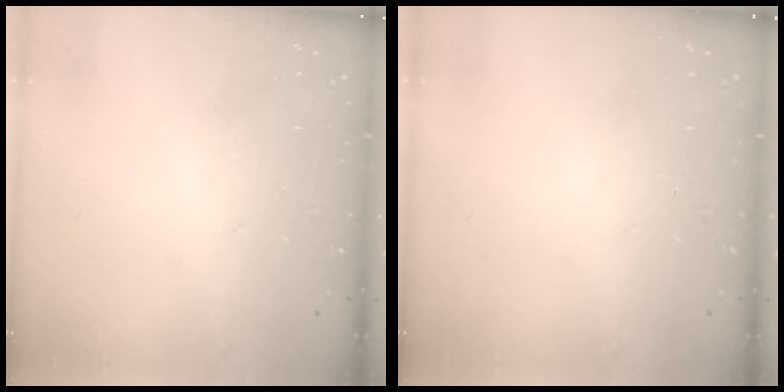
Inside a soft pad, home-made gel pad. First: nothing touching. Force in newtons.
{"total": 0.0}